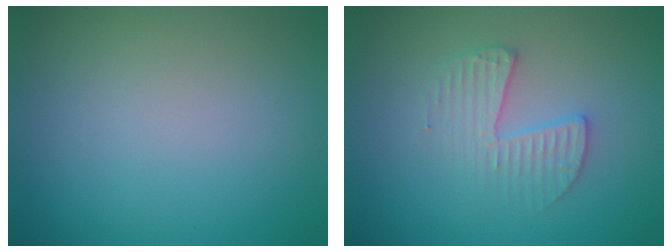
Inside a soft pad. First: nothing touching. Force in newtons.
{"total": 2.7, "press": 2.7, "slide": 0.3}